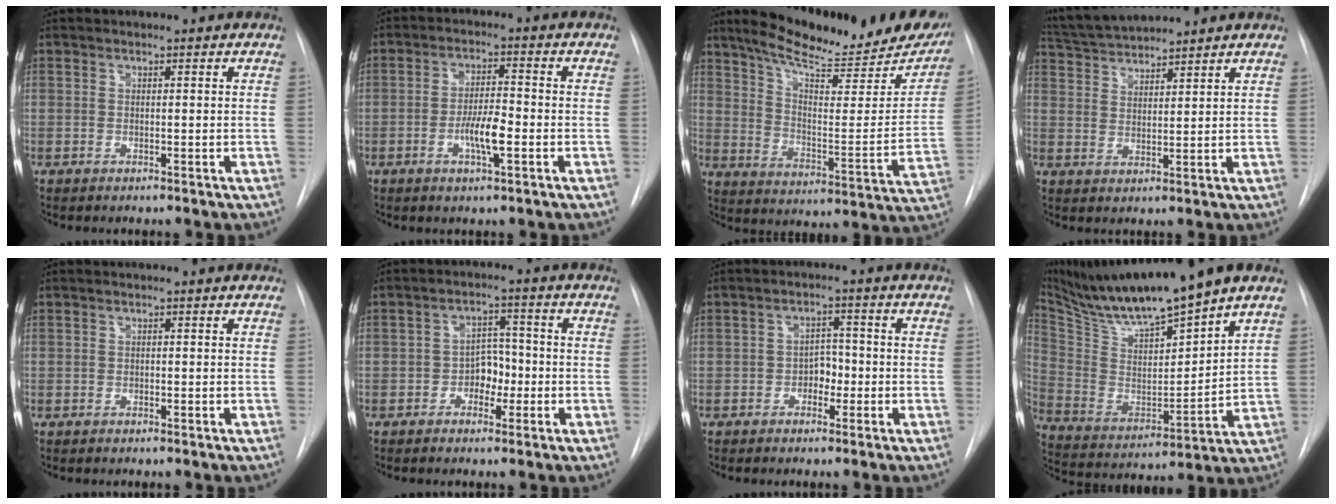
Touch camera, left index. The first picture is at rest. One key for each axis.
{"total": 5.6, "fx": -1.8, "fy": 1.0, "fz": 5.2, "tx": -0.098, "ty": 0.001, "tz": -0.033}
{"total": 24.9, "fx": 21.0, "fy": 5.3, "fz": 12.3, "tx": -0.181, "ty": -0.038, "tz": 0.281}
{"total": 7.5, "fx": 7.4, "fy": -0.1, "fz": 1.7, "tx": -0.041, "ty": 0.027, "tz": 0.141}
{"total": 0.0}
{"total": 4.4, "fx": -1.4, "fy": 2.9, "fz": 2.9, "tx": -0.040, "ty": 0.012, "tz": -0.026}
{"total": 3.1, "fx": -1.1, "fy": 2.0, "fz": 2.0, "tx": -0.023, "ty": 0.010, "tz": -0.022}
{"total": 17.9, "fx": 15.0, "fy": 0.5, "fz": 9.6, "tx": -0.180, "ty": -0.008, "tz": 0.280}